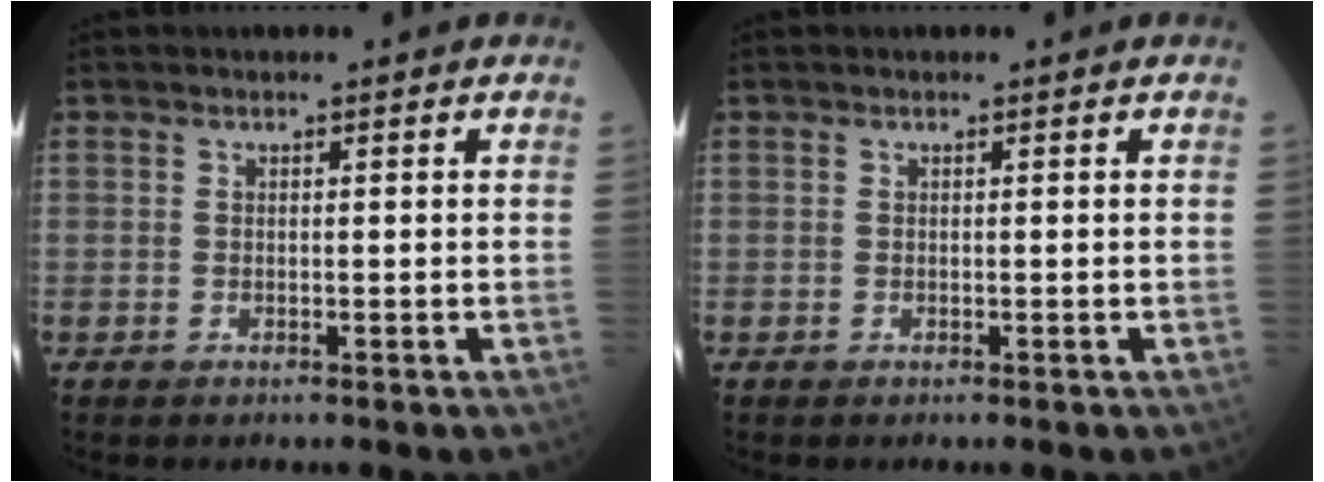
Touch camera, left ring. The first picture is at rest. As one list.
[{"total": 0.0}]